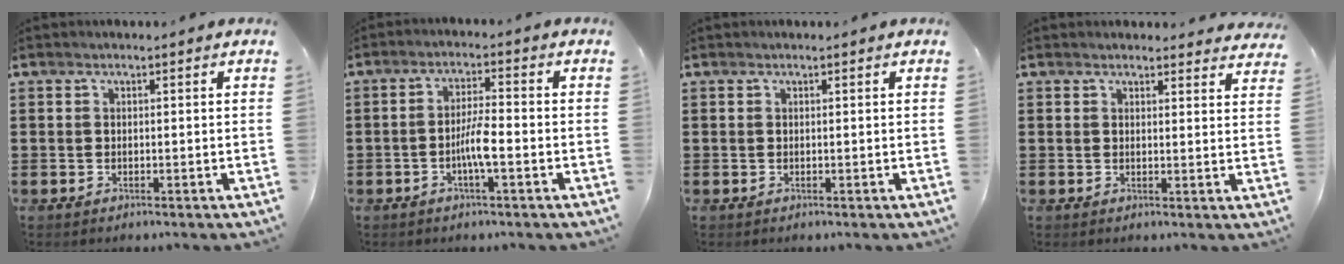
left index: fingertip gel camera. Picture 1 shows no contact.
{"total": 4.7, "force": [-1.7, 0.7, 4.3], "torque": [-0.090, 0.000, -0.037]}
{"total": 0.0}
{"total": 2.0, "force": [2.0, 0.5, 0.0], "torque": [0.001, -0.004, 0.036]}